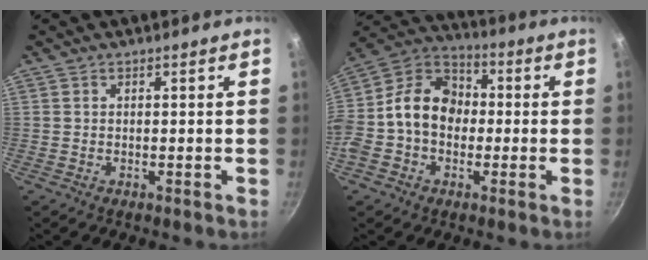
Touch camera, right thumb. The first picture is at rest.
{"total": 14.7, "force": [-0.9, 11.4, 9.3], "torque": [-0.120, 0.045, -0.041]}